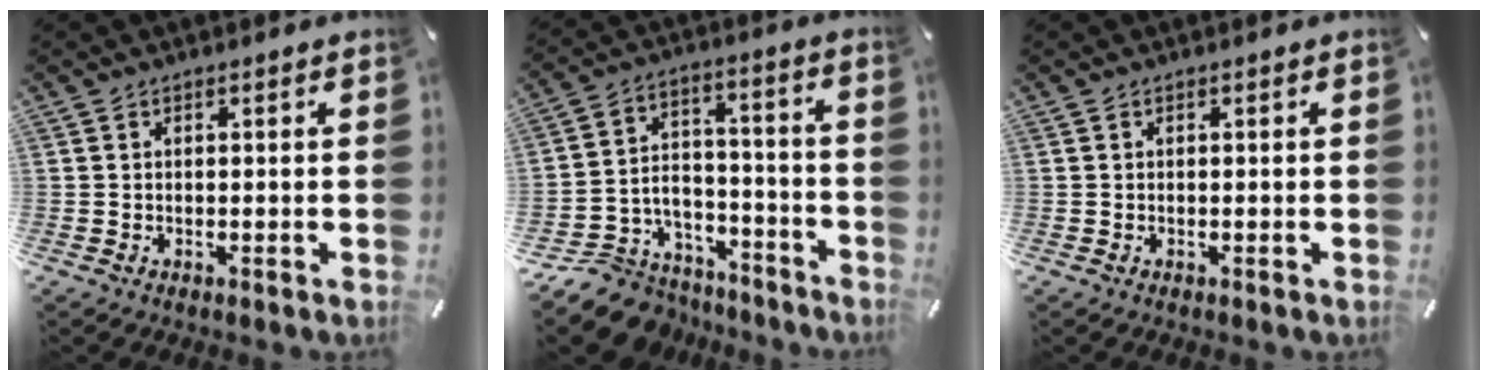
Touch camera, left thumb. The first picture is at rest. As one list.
[{"total": 11.2, "force": [-7.8, 7.5, 2.9], "torque": [-0.046, 0.044, -0.135]}, {"total": 0.0}]